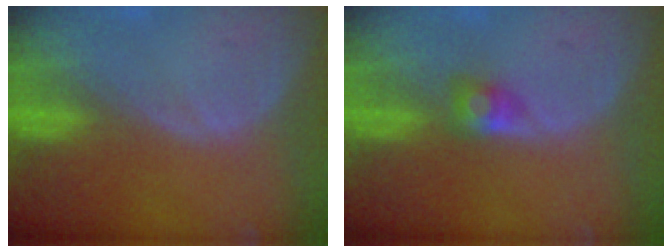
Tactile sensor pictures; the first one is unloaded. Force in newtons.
{"total": 2.7, "press": 2.5, "slide": 1.1}